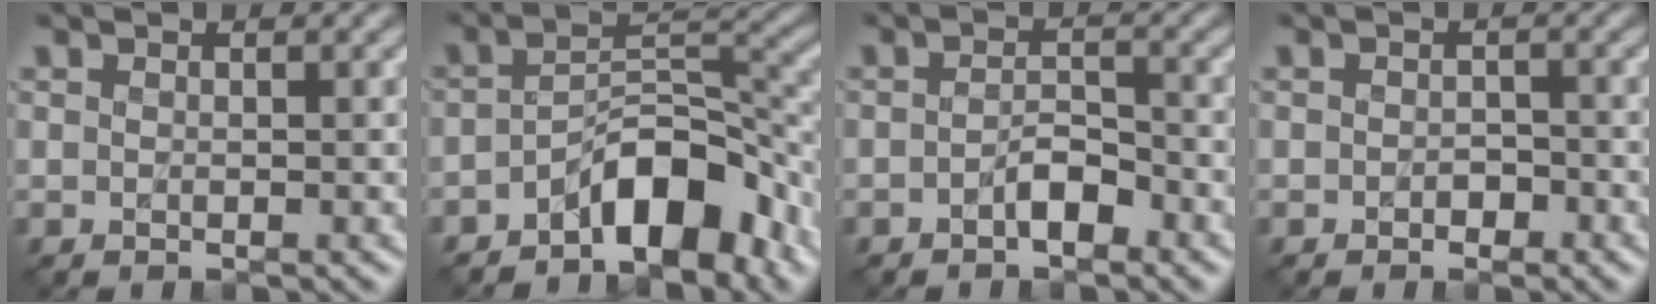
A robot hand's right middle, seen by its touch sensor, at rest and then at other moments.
{"total": 6.6, "force": [-4.1, 2.6, 4.5], "torque": [-0.061, 0.011, -0.077]}
{"total": 2.0, "force": [-1.1, 0.8, 1.4], "torque": [-0.025, 0.007, -0.024]}
{"total": 1.1, "force": [-0.5, 0.8, 0.6], "torque": [-0.009, 0.001, -0.010]}